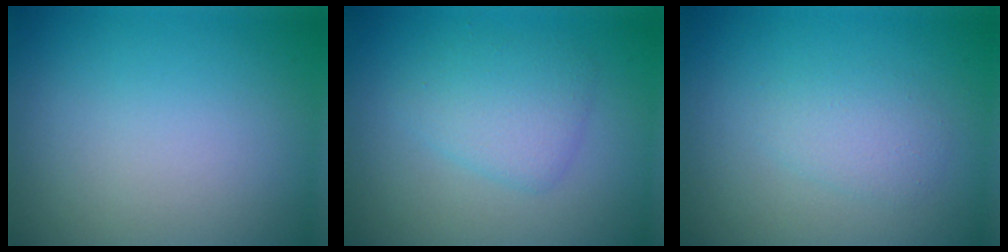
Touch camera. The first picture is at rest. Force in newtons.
{"total": 2.7, "press": 2.7, "slide": 0.1}
{"total": 1.8, "press": 1.8, "slide": 0.1}